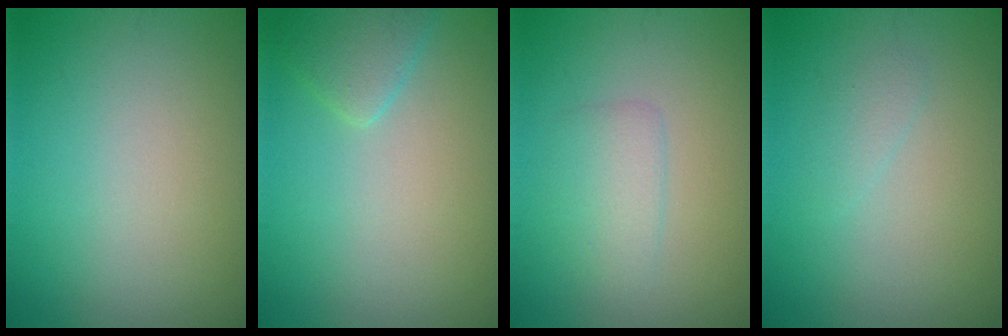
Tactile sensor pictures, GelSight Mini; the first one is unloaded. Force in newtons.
{"total": 2.1, "press": 2.1, "slide": 0.2}
{"total": 1.9, "press": 1.9, "slide": 0.1}
{"total": 1.0, "press": 1.0, "slide": 0.1}